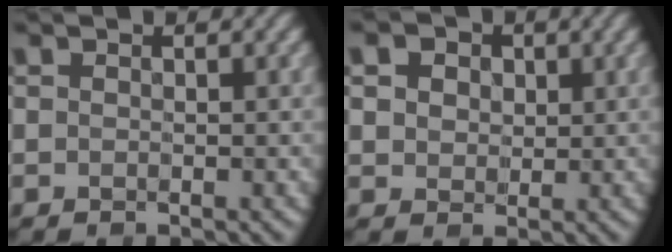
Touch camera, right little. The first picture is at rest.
{"total": 5.8, "force": [2.6, 4.3, 2.9], "torque": [-0.079, 0.013, 0.033]}